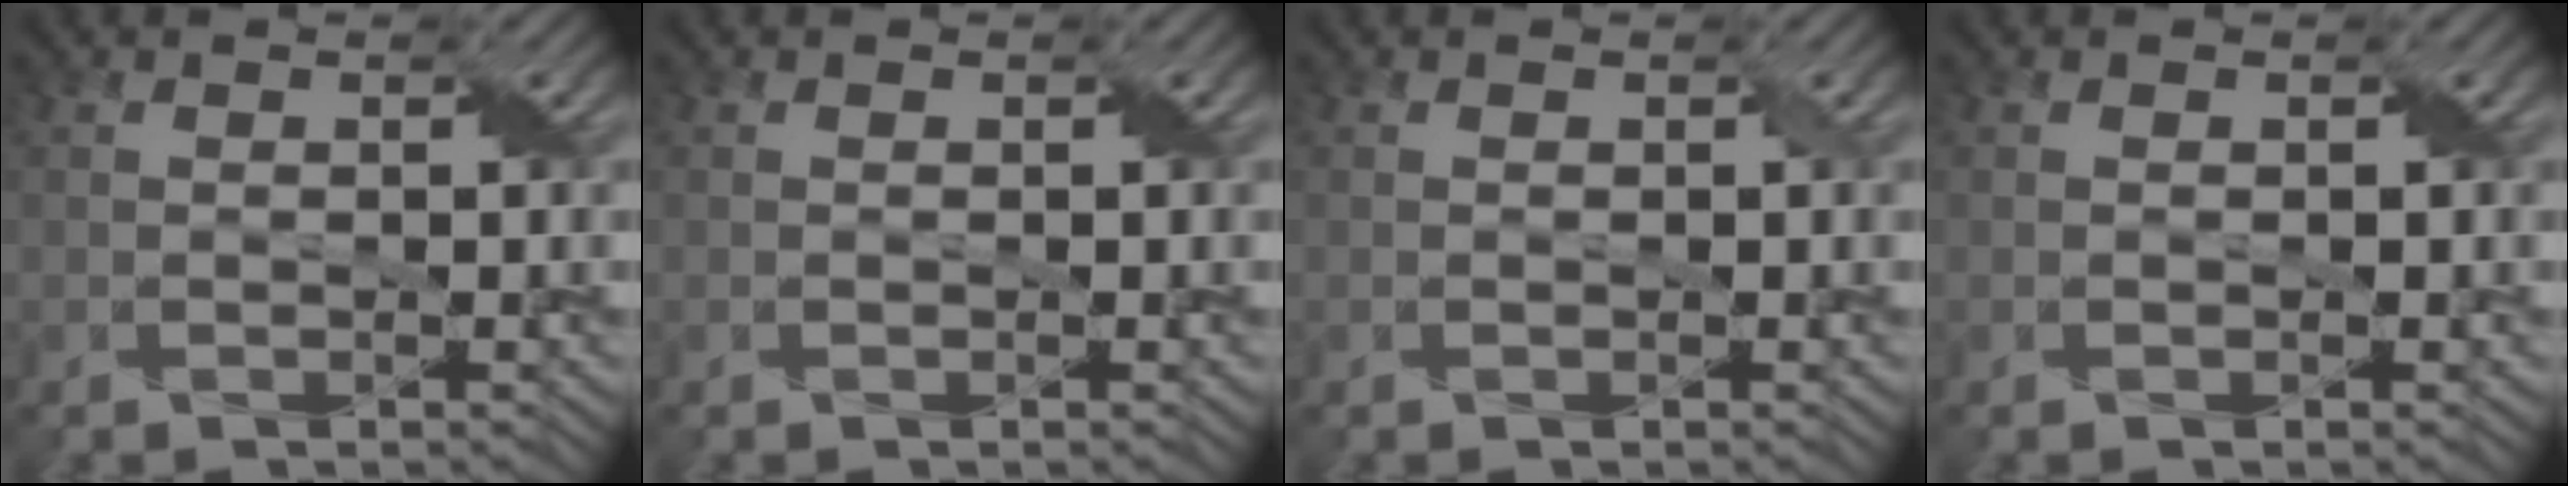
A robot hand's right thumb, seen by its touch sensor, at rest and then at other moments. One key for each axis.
{"total": 0.0}
{"total": 0.0}
{"total": 0.0}